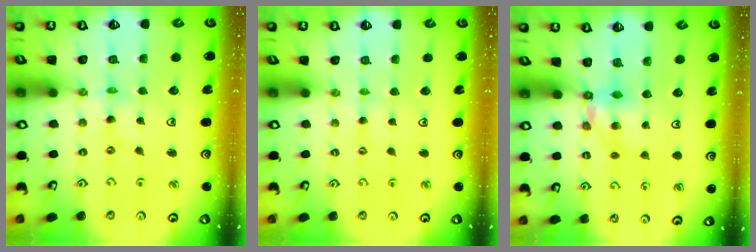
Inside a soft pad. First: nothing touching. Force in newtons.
{"total": 1.3, "press": 1.3, "slide": 0.3}
{"total": 5.8, "press": 5.8, "slide": 0.2}